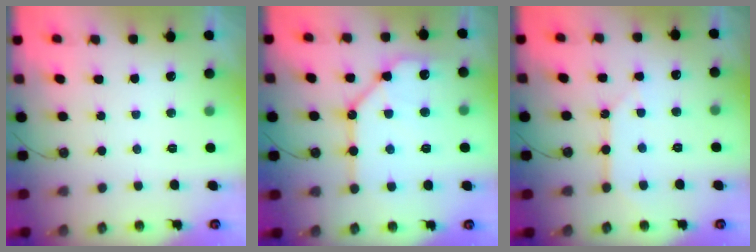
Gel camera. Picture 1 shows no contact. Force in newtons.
{"total": 14.2, "press": 14.1, "slide": 1.8}
{"total": 8.1, "press": 8.1, "slide": 0.8}